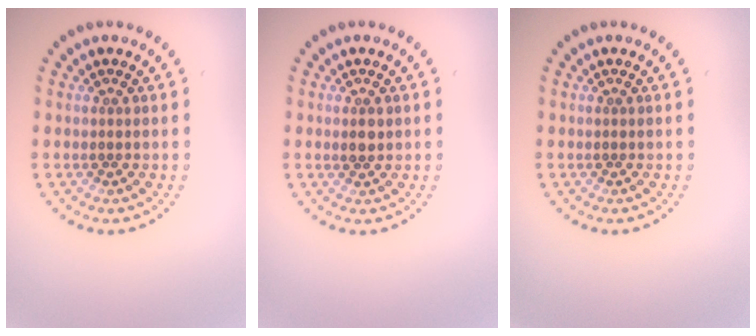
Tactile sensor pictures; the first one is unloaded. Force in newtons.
{"total": 1.2, "press": 1.2, "slide": 0.3}
{"total": 0.0}